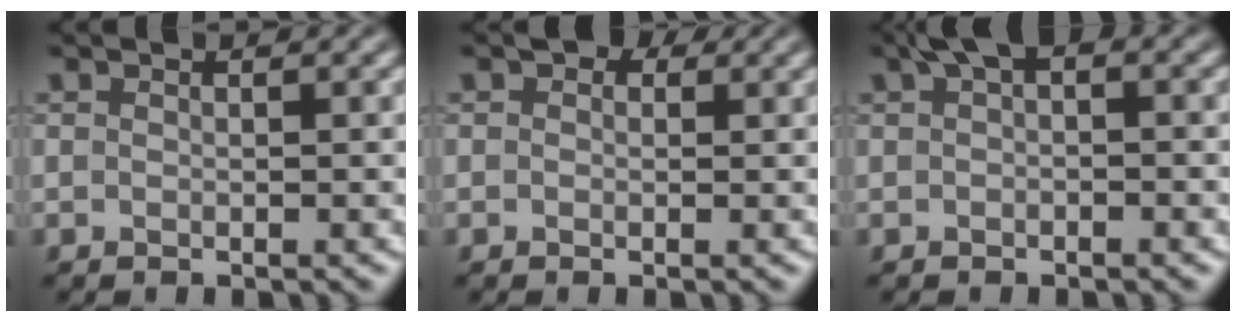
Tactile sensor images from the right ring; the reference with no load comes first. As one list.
[{"total": 1.6, "force": [0.8, 1.2, 0.8], "torque": [-0.001, 0.005, -0.013]}, {"total": 2.0, "force": [0.7, 0.9, 1.6], "torque": [-0.023, 0.014, 0.006]}]